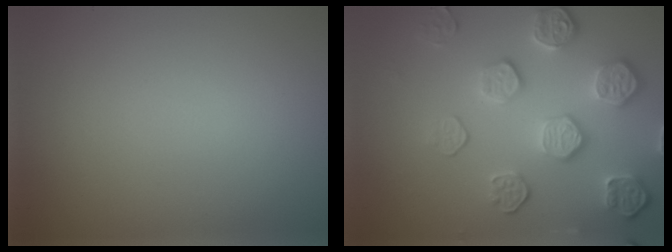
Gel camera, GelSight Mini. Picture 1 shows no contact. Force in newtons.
{"total": 5.2, "press": 4.5, "slide": 2.6}